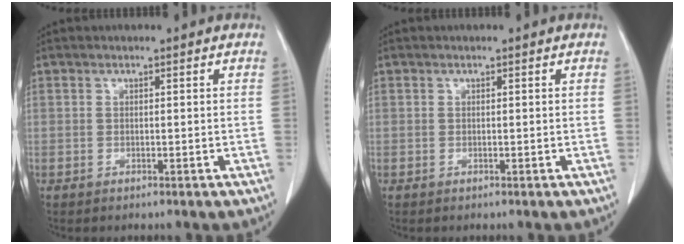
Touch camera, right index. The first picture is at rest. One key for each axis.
{"total": 0.0}